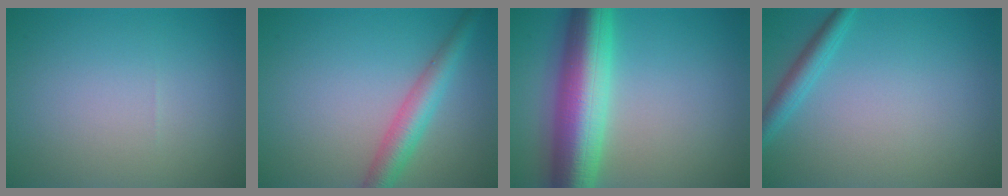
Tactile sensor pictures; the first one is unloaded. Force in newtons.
{"total": 3.8, "press": 3.8, "slide": 0.2}
{"total": 10.1, "press": 10.1, "slide": 0.1}
{"total": 2.2, "press": 2.2, "slide": 0.1}